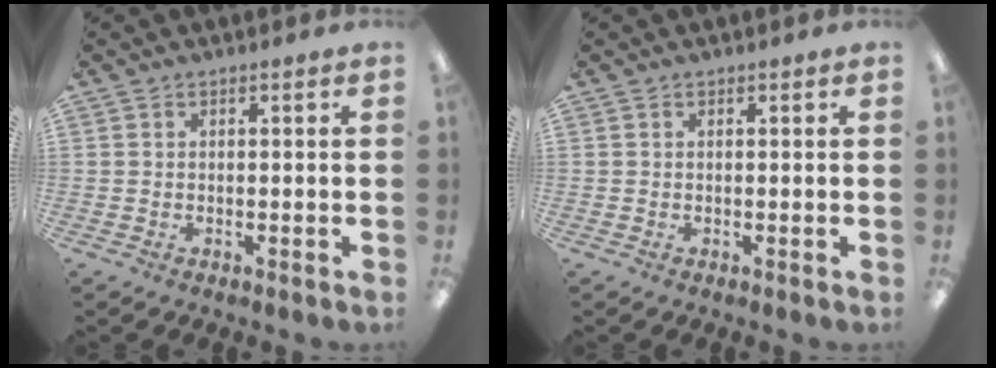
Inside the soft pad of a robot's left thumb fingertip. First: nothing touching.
{"total": 0.0}